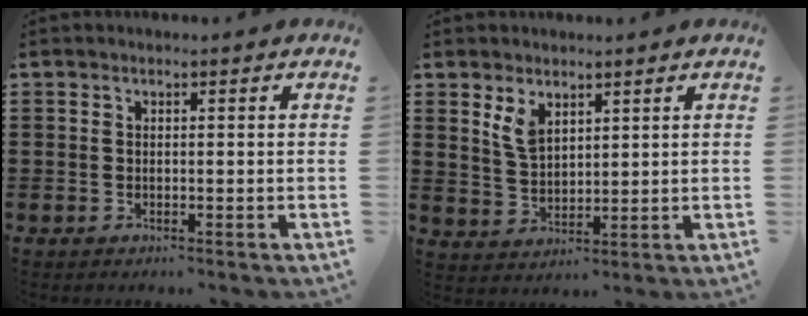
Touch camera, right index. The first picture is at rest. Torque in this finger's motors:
{"motor_torque": [0.56, 0.26, 0.14, 0.07]}